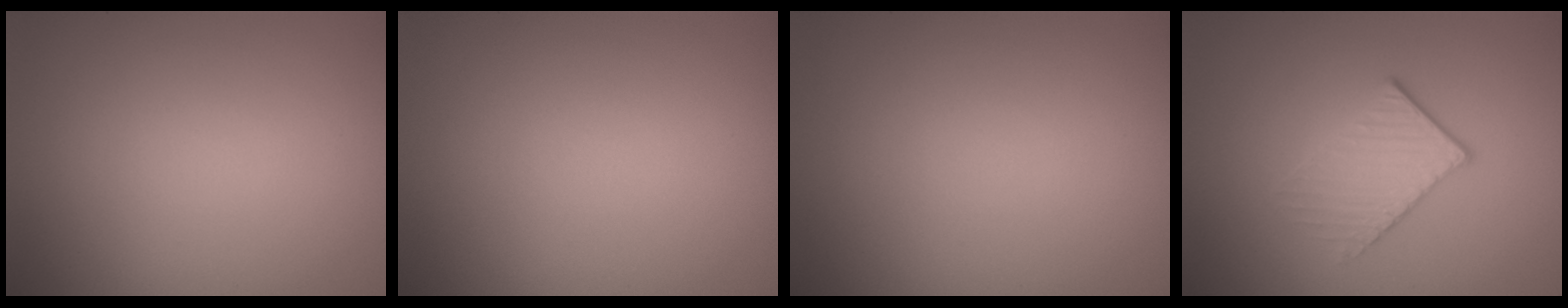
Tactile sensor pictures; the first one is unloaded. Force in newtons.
{"total": 0.0}
{"total": 0.0}
{"total": 2.2, "press": 1.9, "slide": 1.2}